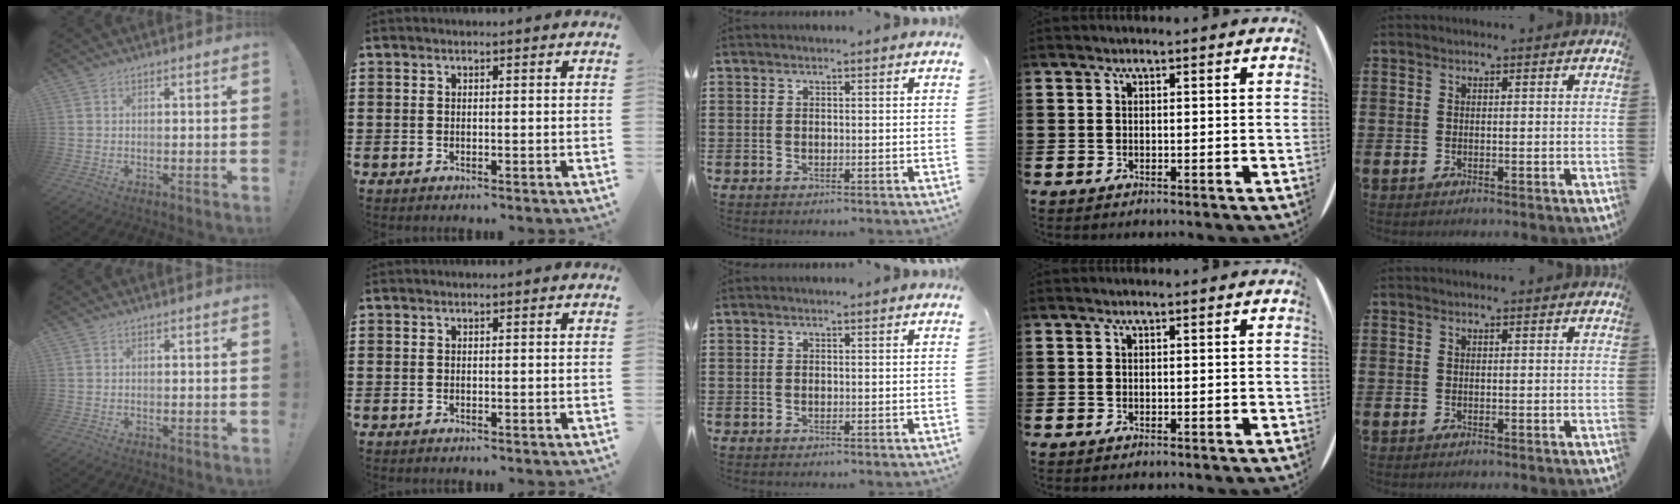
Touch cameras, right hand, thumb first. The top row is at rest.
{}